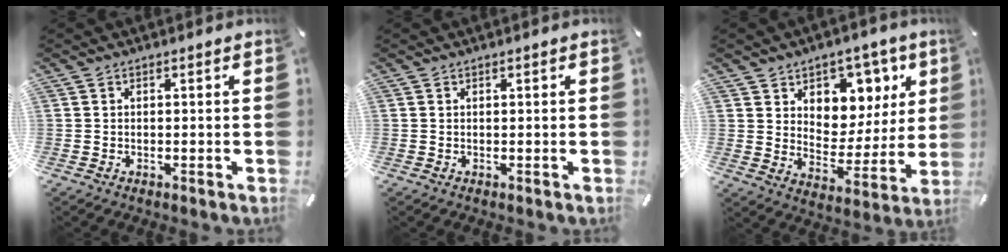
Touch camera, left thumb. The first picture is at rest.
{"total": 0.0}
{"total": 10.4, "force": [5.4, 8.4, 3.0], "torque": [-0.029, -0.053, 0.098]}